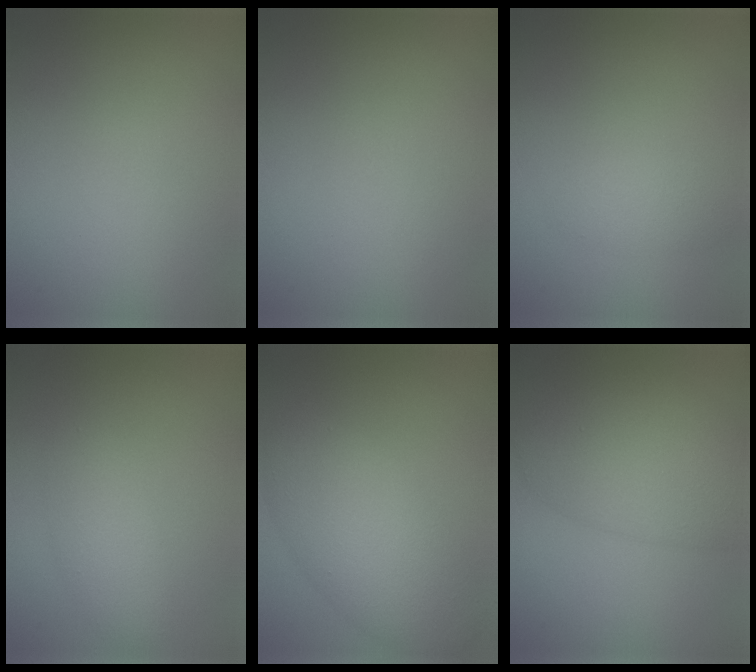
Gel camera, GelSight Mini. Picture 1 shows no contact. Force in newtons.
{"total": 0.0}
{"total": 1.5, "press": 1.5, "slide": 0.0}
{"total": 2.7, "press": 2.7, "slide": 0.1}
{"total": 7.0, "press": 7.0, "slide": 0.3}
{"total": 6.6, "press": 6.6, "slide": 0.4}